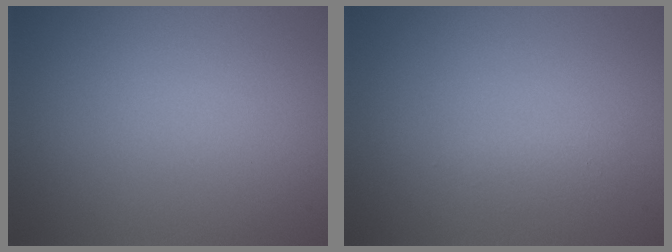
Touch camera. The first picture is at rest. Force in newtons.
{"total": 1.0, "press": 1.0, "slide": 0.0}